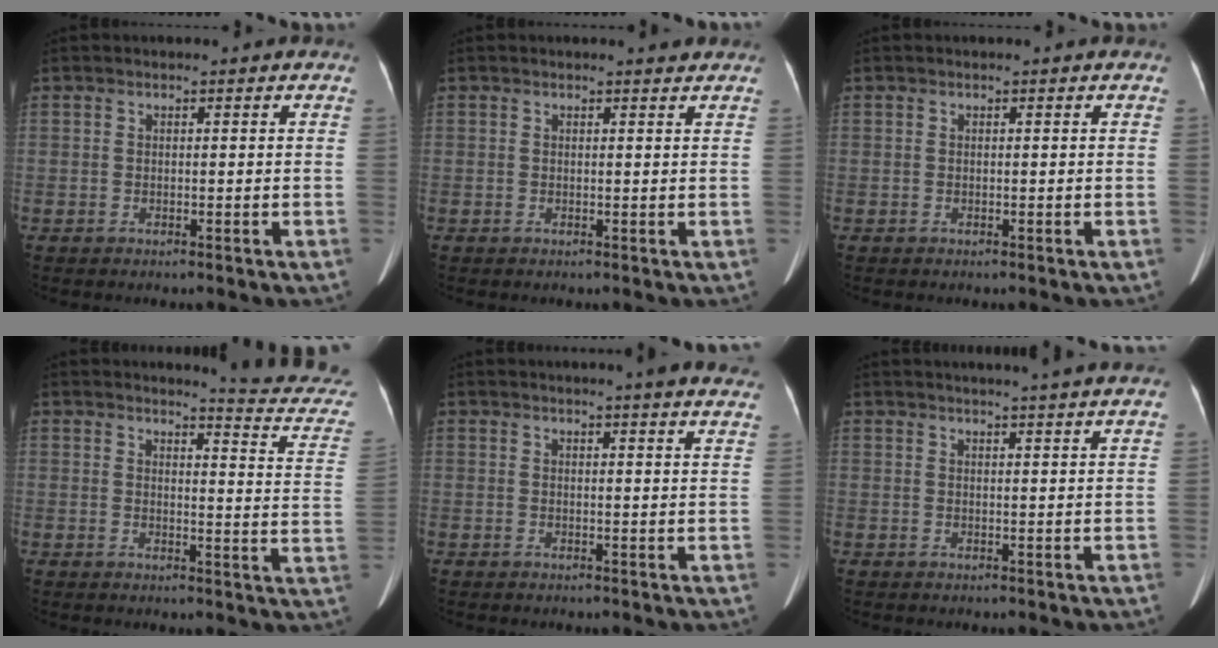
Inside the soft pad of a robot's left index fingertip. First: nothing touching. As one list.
[{"total": 1.3, "force": [1.3, 0.0, 0.3], "torque": [-0.008, -0.006, 0.014]}, {"total": 0.0}, {"total": 11.5, "force": [11.4, -1.2, 0.5], "torque": [-0.007, -0.112, 0.108]}, {"total": 11.9, "force": [10.9, 0.1, 4.9], "torque": [-0.056, -0.021, 0.106]}, {"total": 9.4, "force": [8.4, -1.1, 4.0], "torque": [-0.051, 0.009, 0.090]}]